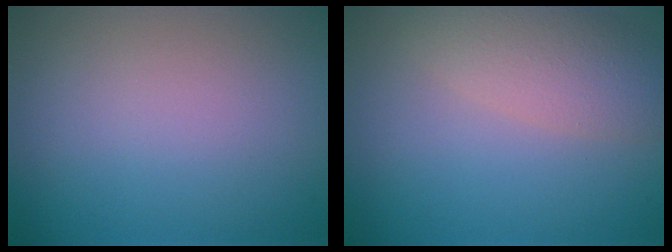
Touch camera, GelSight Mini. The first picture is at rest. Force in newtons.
{"total": 4.6, "press": 4.6, "slide": 0.3}